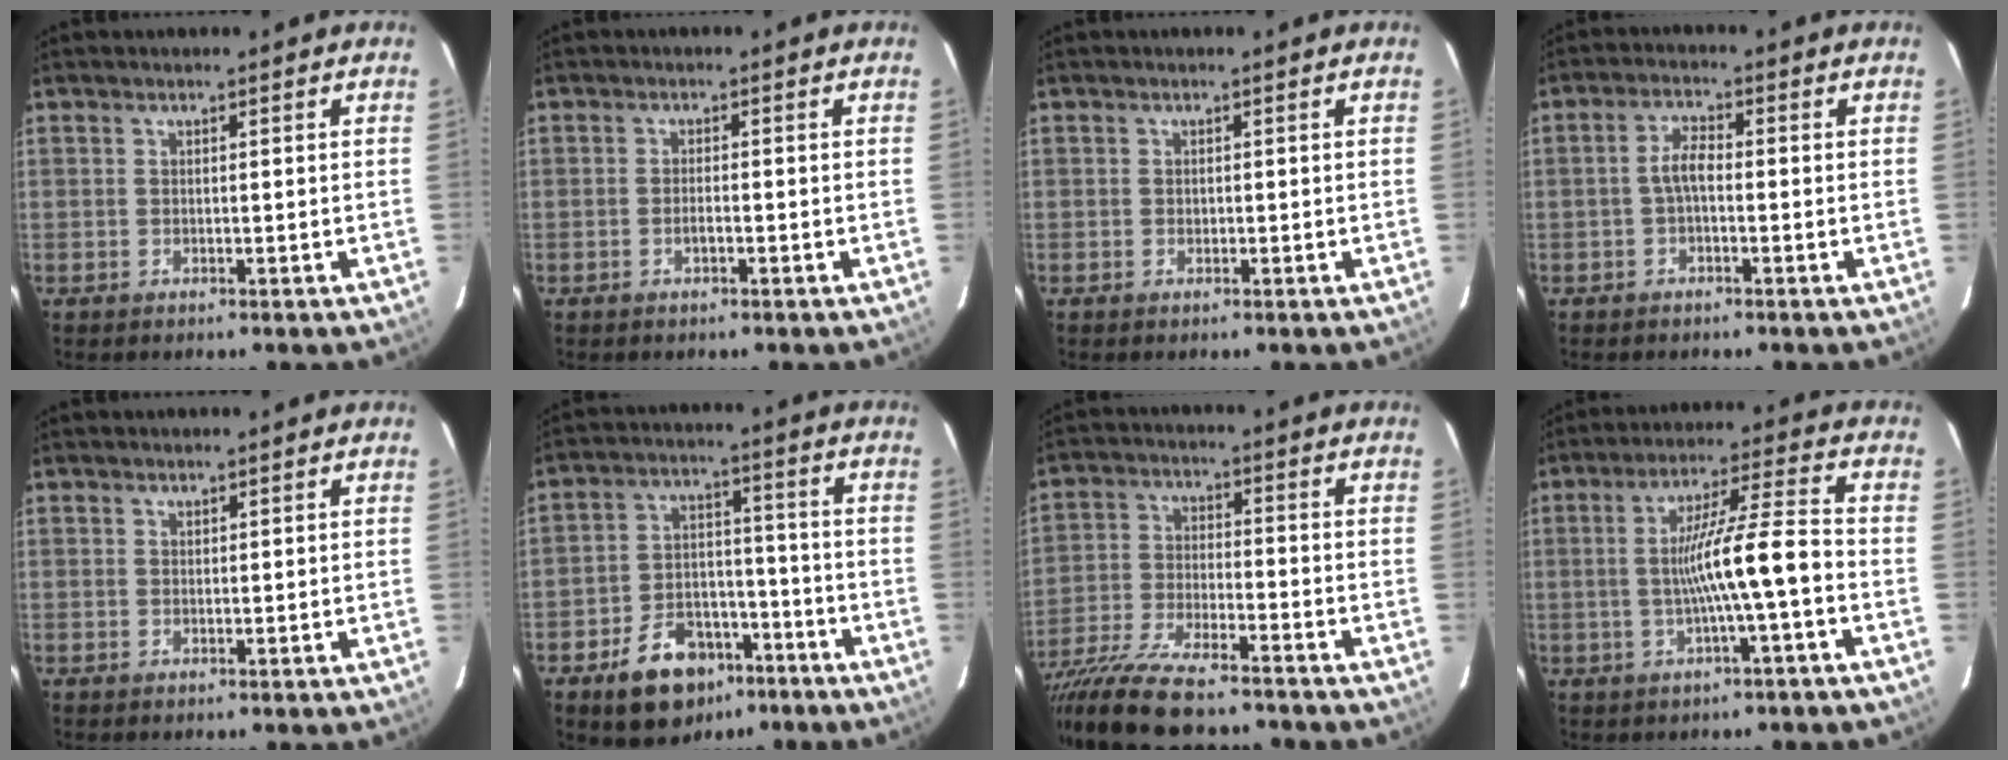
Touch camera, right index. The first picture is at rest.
{"total": 1.5, "force": [-0.8, 0.6, 1.2], "torque": [-0.024, 0.003, -0.015]}
{"total": 0.6, "force": [-0.2, 0.6, 0.0], "torque": [0.001, 0.000, -0.003]}
{"total": 3.1, "force": [-0.8, 1.3, 2.7], "torque": [-0.057, 0.012, -0.017]}
{"total": 0.6, "force": [0.4, 0.4, 0.0], "torque": [0.001, 0.002, 0.008]}
{"total": 13.8, "force": [-8.5, 8.7, 6.6], "torque": [-0.136, 0.026, -0.115]}
{"total": 20.7, "force": [-17.2, 4.3, 10.7], "torque": [-0.222, -0.055, -0.292]}
{"total": 9.8, "force": [-2.5, -0.3, 9.5], "torque": [-0.168, 0.007, -0.036]}